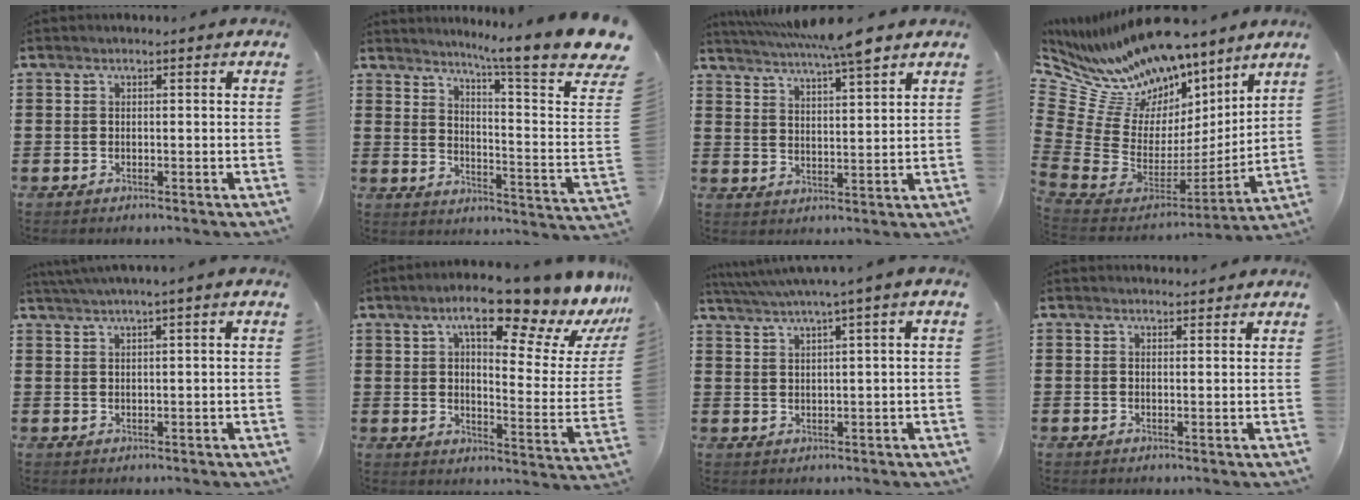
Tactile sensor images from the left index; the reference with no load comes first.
{"total": 9.3, "force": [7.6, -0.5, 5.4], "torque": [-0.109, -0.060, 0.121]}
{"total": 6.6, "force": [5.8, -0.3, 3.2], "torque": [-0.078, -0.019, 0.103]}
{"total": 12.8, "force": [11.5, 4.6, 3.0], "torque": [-0.130, -0.099, 0.210]}
{"total": 1.8, "force": [1.2, -0.5, 1.3], "torque": [-0.025, -0.002, 0.022]}
{"total": 13.0, "force": [9.3, 2.3, 8.8], "torque": [-0.138, -0.067, 0.143]}
{"total": 3.1, "force": [1.9, -0.5, 2.4], "torque": [-0.051, -0.004, 0.030]}
{"total": 1.4, "force": [1.3, 0.1, 0.2], "torque": [-0.007, 0.000, 0.026]}